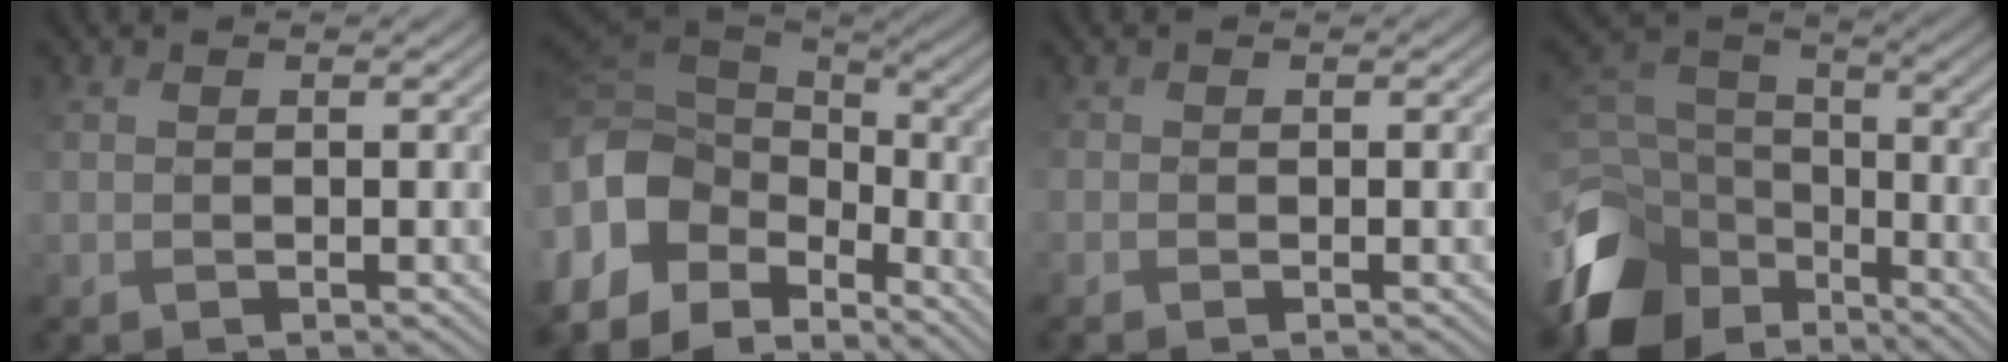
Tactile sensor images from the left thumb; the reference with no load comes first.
{"total": 13.4, "force": [-4.5, 9.2, 8.5], "torque": [-0.244, -0.011, -0.067]}
{"total": 1.0, "force": [-0.9, 0.4, -0.1], "torque": [-0.001, -0.008, -0.016]}
{"total": 12.8, "force": [-7.0, 8.6, 6.4], "torque": [-0.189, -0.032, -0.124]}